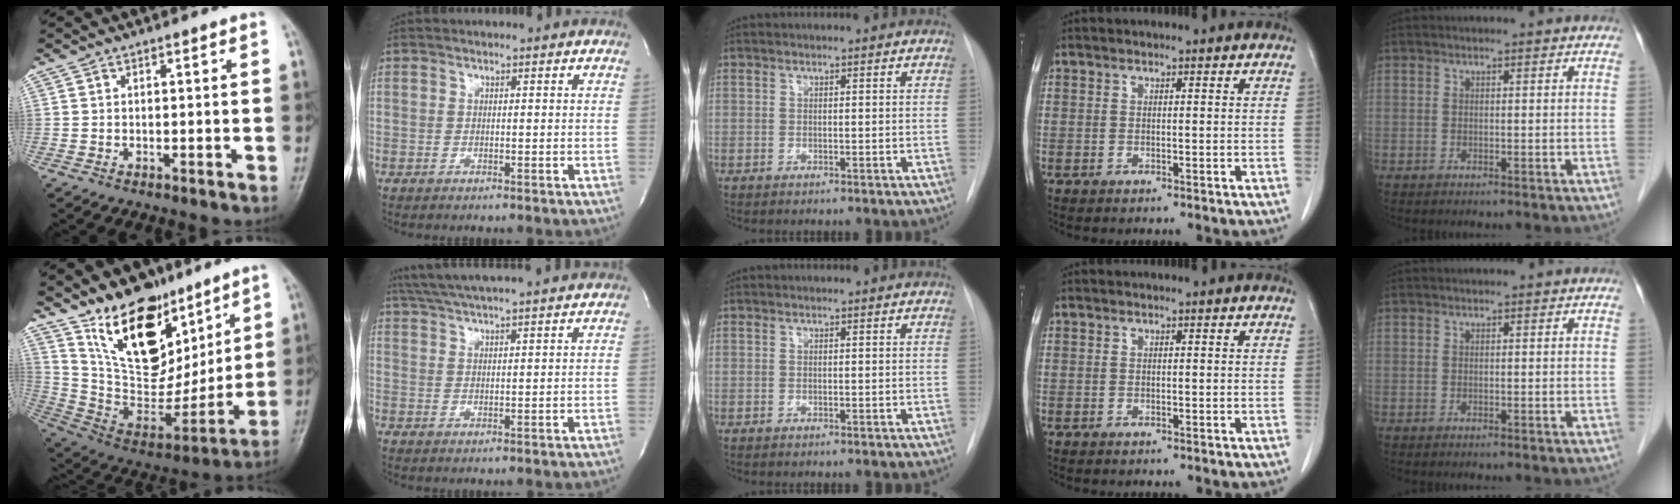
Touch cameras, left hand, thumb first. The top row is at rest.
{"thumb": {"total": 21.2, "force": [12.8, 11.9, 12.0], "torque": [-0.143, -0.072, 0.240]}, "index": {"total": 14.2, "force": [12.6, 0.3, 6.5], "torque": [-0.121, 0.028, 0.184]}}